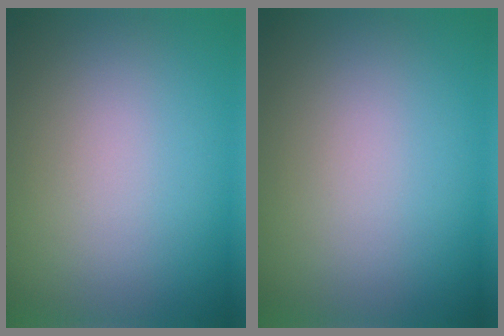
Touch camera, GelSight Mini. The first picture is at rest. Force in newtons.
{"total": 0.0}